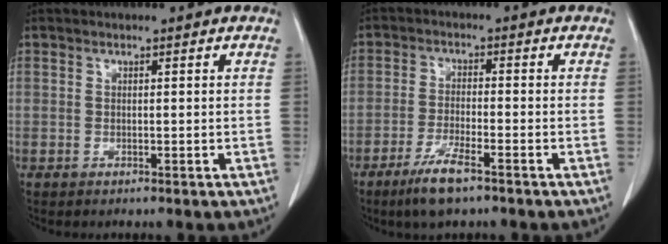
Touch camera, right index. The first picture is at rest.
{"total": 6.2, "force": [-4.2, 0.8, 4.5], "torque": [-0.096, -0.008, -0.076]}